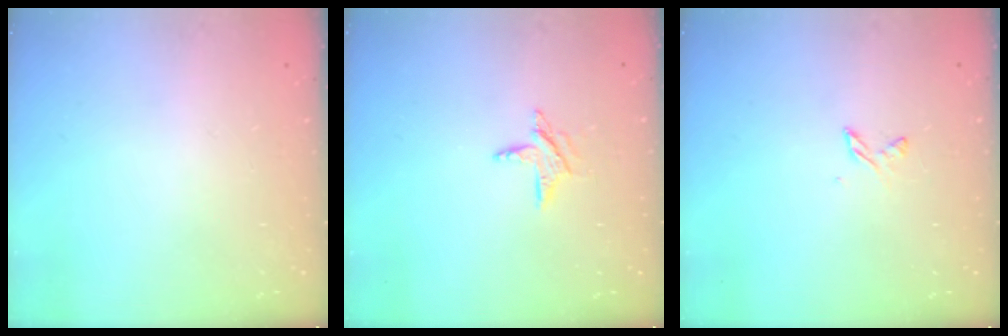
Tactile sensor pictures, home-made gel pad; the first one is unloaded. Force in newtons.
{"total": 5.9, "press": 5.9, "slide": 0.5}
{"total": 3.0, "press": 2.9, "slide": 0.4}